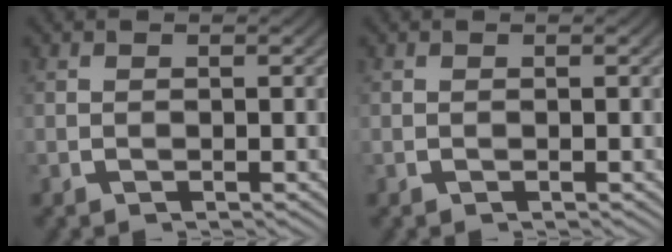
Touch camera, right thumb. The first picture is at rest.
{"total": 0.0}